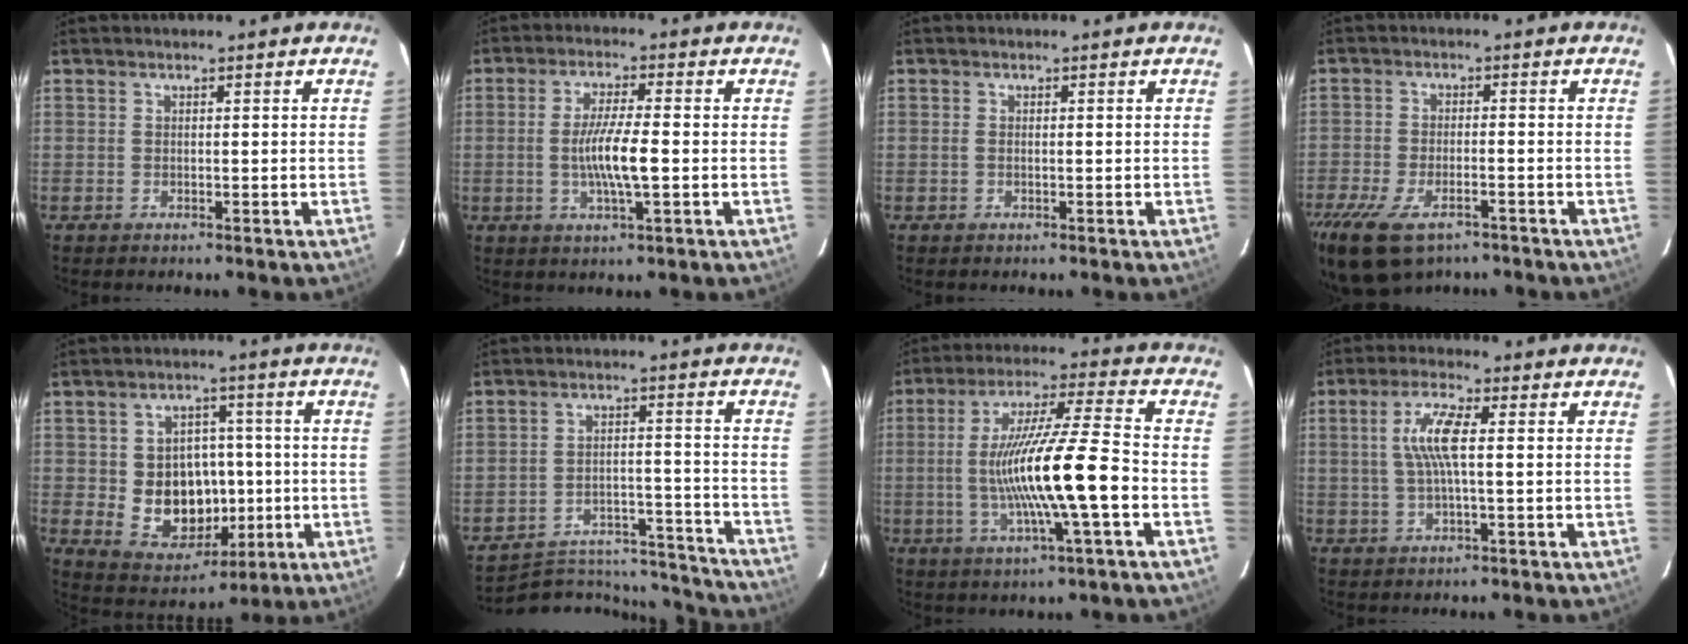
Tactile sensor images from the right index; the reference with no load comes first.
{"total": 7.5, "force": [-1.1, 0.7, 7.4], "torque": [-0.139, -0.005, -0.020]}
{"total": 0.5, "force": [0.0, 0.3, 0.4], "torque": [-0.011, 0.000, -0.002]}
{"total": 13.8, "force": [-9.4, 6.1, 8.0], "torque": [-0.193, -0.038, -0.161]}
{"total": 12.1, "force": [-1.1, 10.1, 6.7], "torque": [-0.137, 0.006, 0.007]}
{"total": 17.3, "force": [-16.6, 4.3, 2.5], "torque": [-0.053, 0.035, -0.221]}
{"total": 16.2, "force": [-3.0, -0.1, 16.0], "torque": [-0.291, -0.007, -0.050]}
{"total": 6.9, "force": [0.8, 1.0, 6.8], "torque": [-0.134, 0.006, 0.017]}